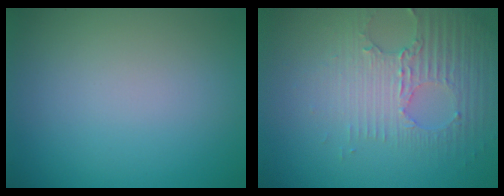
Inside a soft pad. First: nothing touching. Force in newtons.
{"total": 3.5, "press": 3.4, "slide": 1.1}